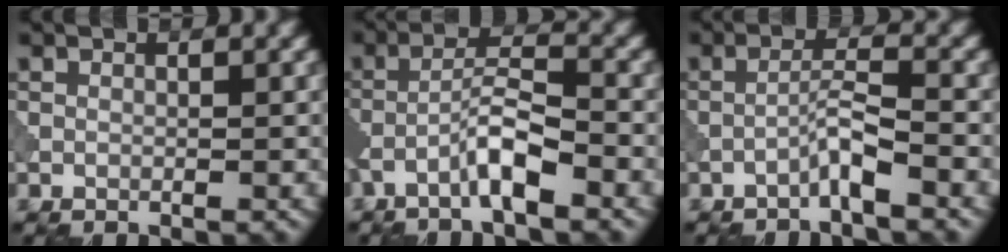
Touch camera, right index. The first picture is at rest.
{"total": 4.0, "force": [-2.1, 0.4, 3.3], "torque": [-0.063, 0.016, -0.050]}
{"total": 2.3, "force": [-1.4, -0.1, 1.7], "torque": [-0.036, 0.016, -0.033]}